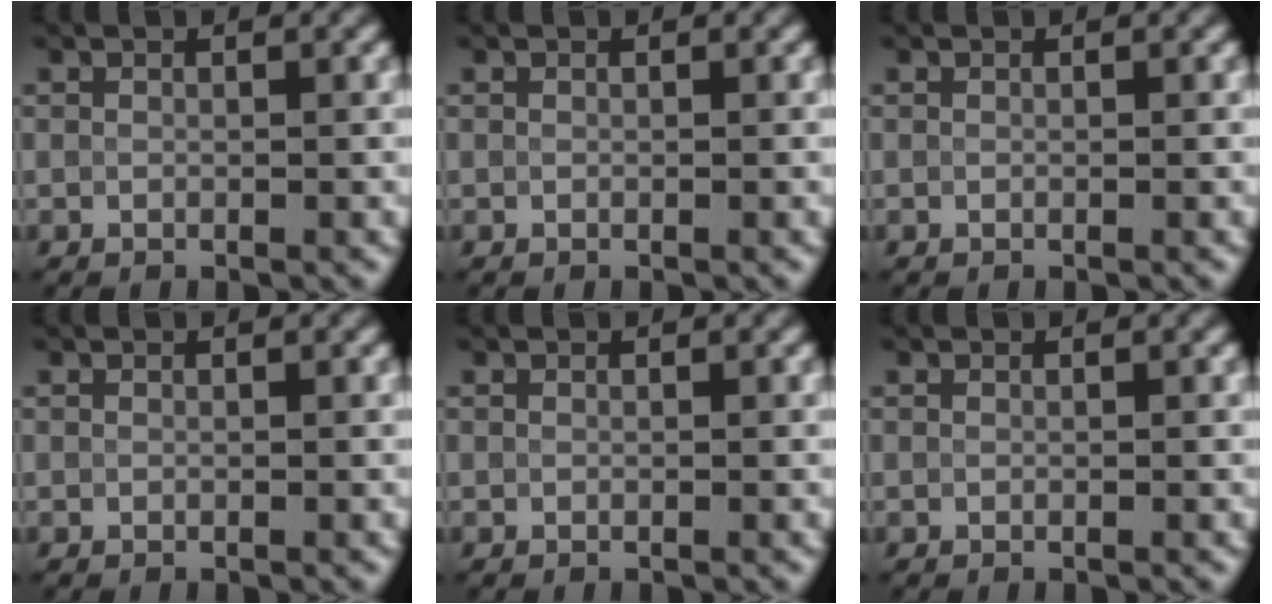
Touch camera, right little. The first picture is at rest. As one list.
[{"total": 0.0}, {"total": 0.0}, {"total": 0.0}, {"total": 0.0}, {"total": 0.0}]